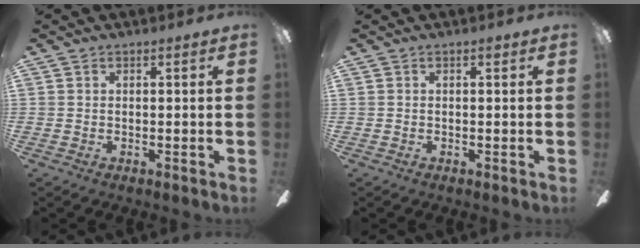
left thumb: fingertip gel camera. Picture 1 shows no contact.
{"total": 0.6, "force": [0.4, 0.2, 0.4], "torque": [-0.008, 0.004, 0.006]}